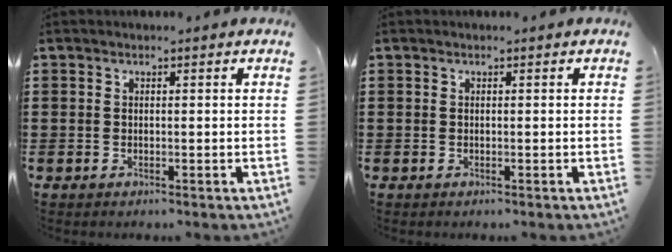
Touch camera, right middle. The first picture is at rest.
{"total": 0.0}